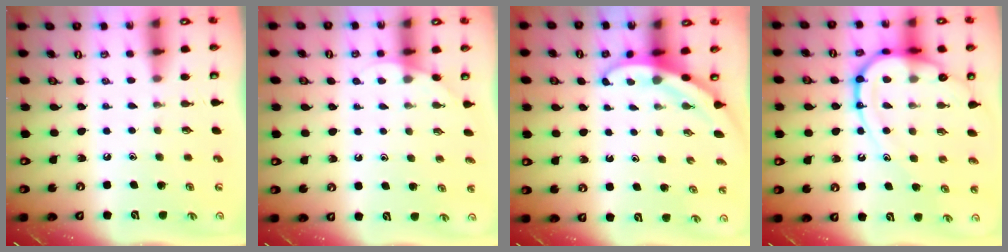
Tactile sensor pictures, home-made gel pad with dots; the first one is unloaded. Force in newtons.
{"total": 2.9, "press": 2.9, "slide": 0.2}
{"total": 3.2, "press": 3.2, "slide": 0.2}
{"total": 15.2, "press": 15.2, "slide": 1.4}